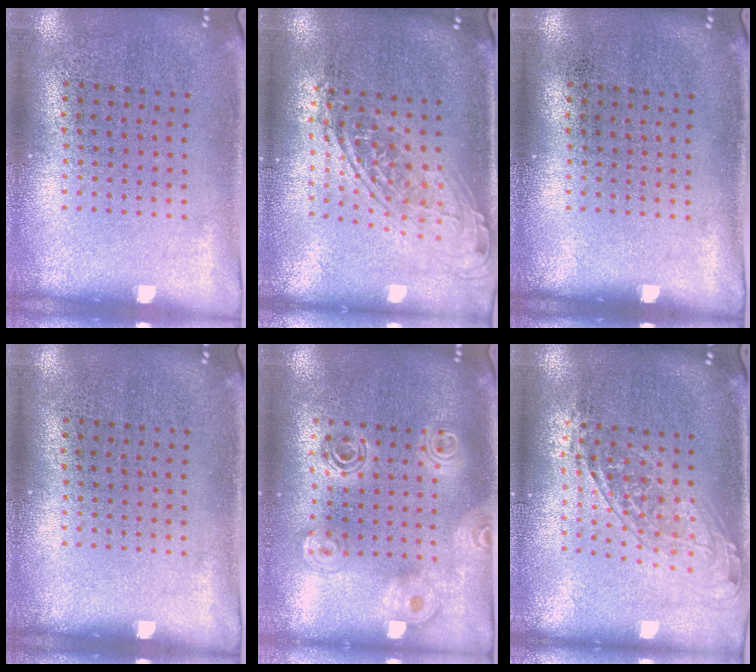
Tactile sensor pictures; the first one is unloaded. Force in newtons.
{"total": 1.9, "press": 1.4, "slide": 1.2}
{"total": 0.0}
{"total": 0.0}
{"total": 1.8, "press": 1.6, "slide": 0.9}
{"total": 1.7, "press": 1.4, "slide": 1.0}